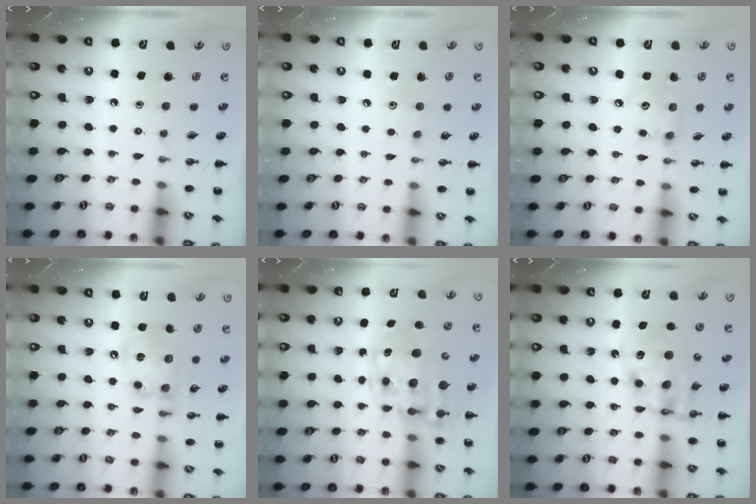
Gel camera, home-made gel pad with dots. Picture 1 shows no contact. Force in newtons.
{"total": 4.8, "press": 4.6, "slide": 1.2}
{"total": 5.4, "press": 5.4, "slide": 0.6}
{"total": 13.5, "press": 13.3, "slide": 2.1}
{"total": 11.1, "press": 10.8, "slide": 2.7}
{"total": 9.5, "press": 9.2, "slide": 2.6}